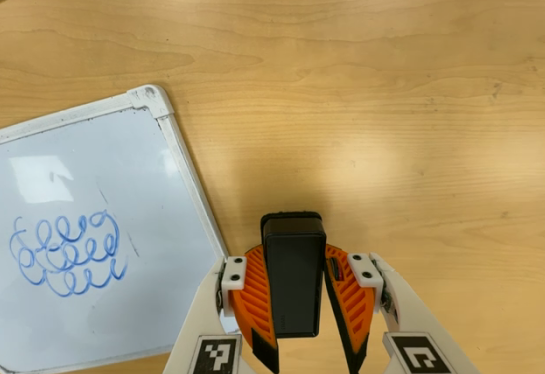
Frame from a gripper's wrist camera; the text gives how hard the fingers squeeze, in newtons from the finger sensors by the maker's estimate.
{"total": 10.6, "left": 9.1, "right": 12.2}